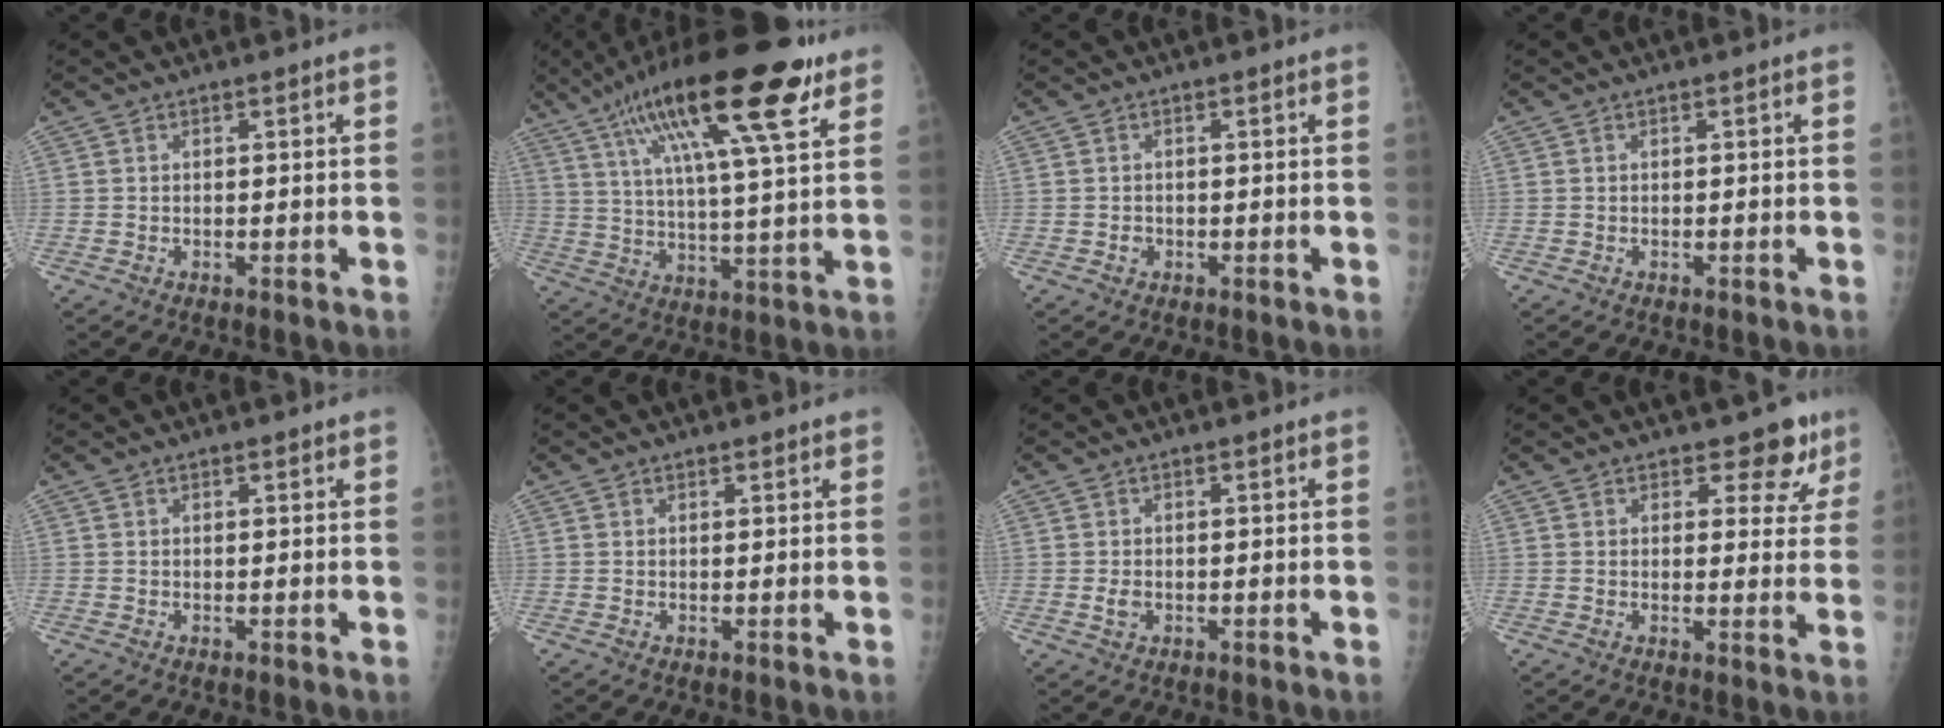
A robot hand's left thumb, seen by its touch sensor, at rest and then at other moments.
{"total": 23.1, "force": [12.3, 5.1, 18.9], "torque": [-0.309, -0.013, 0.201]}
{"total": 1.0, "force": [-0.3, 0.9, 0.3], "torque": [-0.001, 0.003, -0.005]}
{"total": 0.0}
{"total": 0.7, "force": [0.5, 0.3, 0.2], "torque": [0.001, -0.004, 0.005]}
{"total": 0.9, "force": [0.8, 0.4, 0.1], "torque": [0.003, -0.006, 0.008]}
{"total": 1.6, "force": [-0.2, 1.1, 1.1], "torque": [-0.018, -0.001, -0.002]}
{"total": 6.2, "force": [4.7, 3.5, 2.2], "torque": [0.009, -0.029, 0.049]}